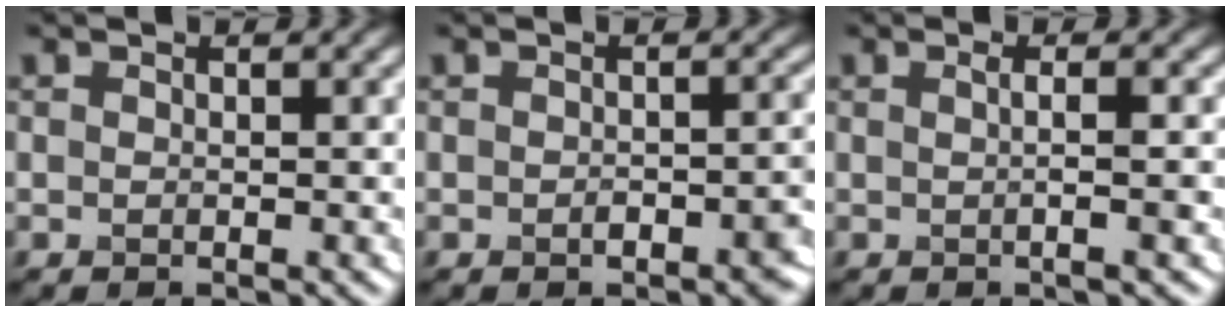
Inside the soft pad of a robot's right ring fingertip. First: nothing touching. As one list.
[{"total": 2.8, "force": [-1.2, 1.2, 2.2], "torque": [-0.025, 0.004, -0.014]}, {"total": 2.9, "force": [0.3, 1.1, 2.6], "torque": [-0.003, 0.010, -0.014]}]